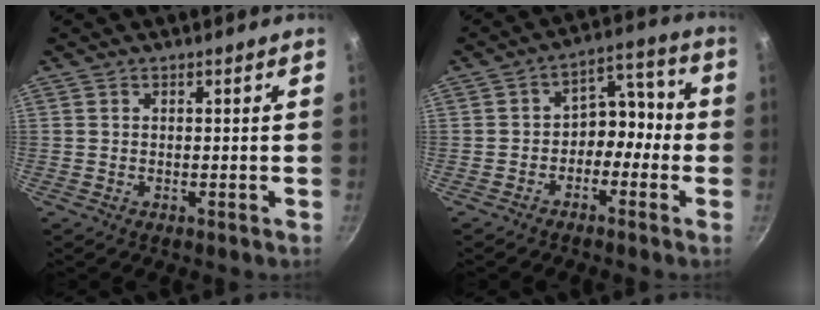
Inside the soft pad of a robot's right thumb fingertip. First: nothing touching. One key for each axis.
{"total": 7.7, "fx": -2.3, "fy": 5.7, "fz": 4.7, "tx": -0.022, "ty": 0.056, "tz": -0.045}